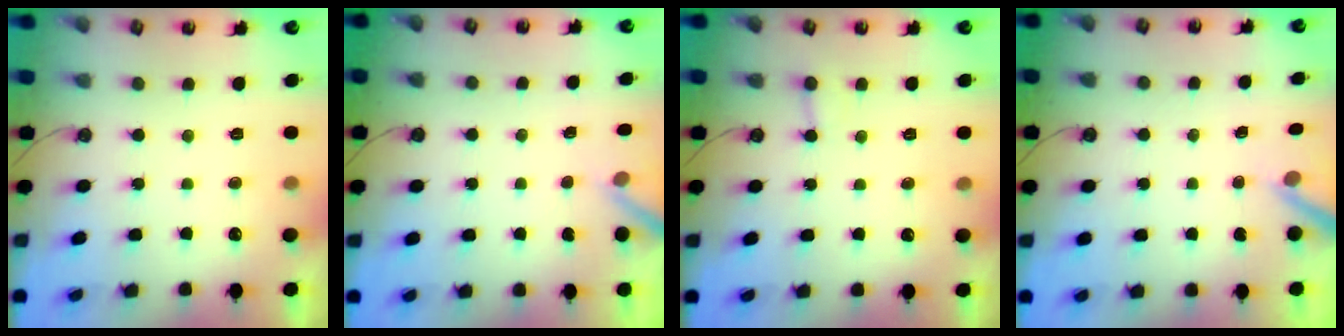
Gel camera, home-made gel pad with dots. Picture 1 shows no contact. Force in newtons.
{"total": 3.2, "press": 3.2, "slide": 0.3}
{"total": 3.6, "press": 3.6, "slide": 0.4}
{"total": 4.3, "press": 4.3, "slide": 0.2}